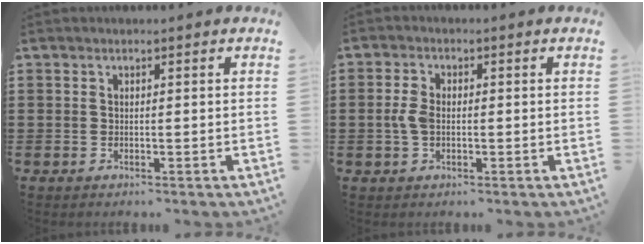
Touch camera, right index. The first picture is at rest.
{"total": 3.3, "force": [-0.2, 2.0, 2.6], "torque": [-0.066, 0.000, -0.009]}